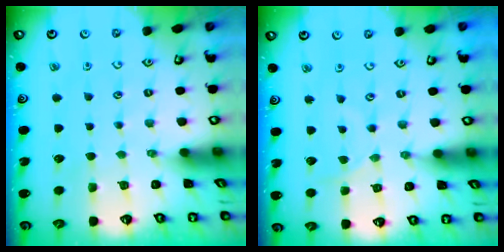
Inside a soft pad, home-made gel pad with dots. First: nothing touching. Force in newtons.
{"total": 0.6, "press": 0.5, "slide": 0.2}